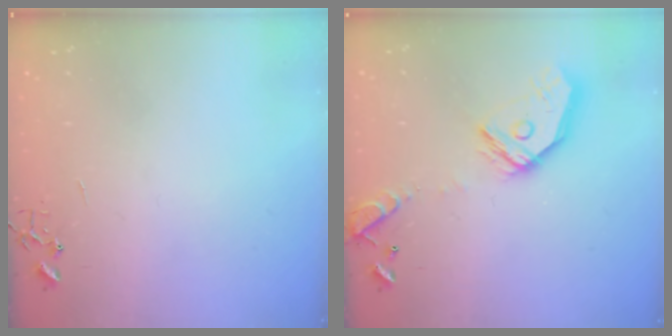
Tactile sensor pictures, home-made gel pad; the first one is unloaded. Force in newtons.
{"total": 16.2, "press": 16.1, "slide": 2.1}